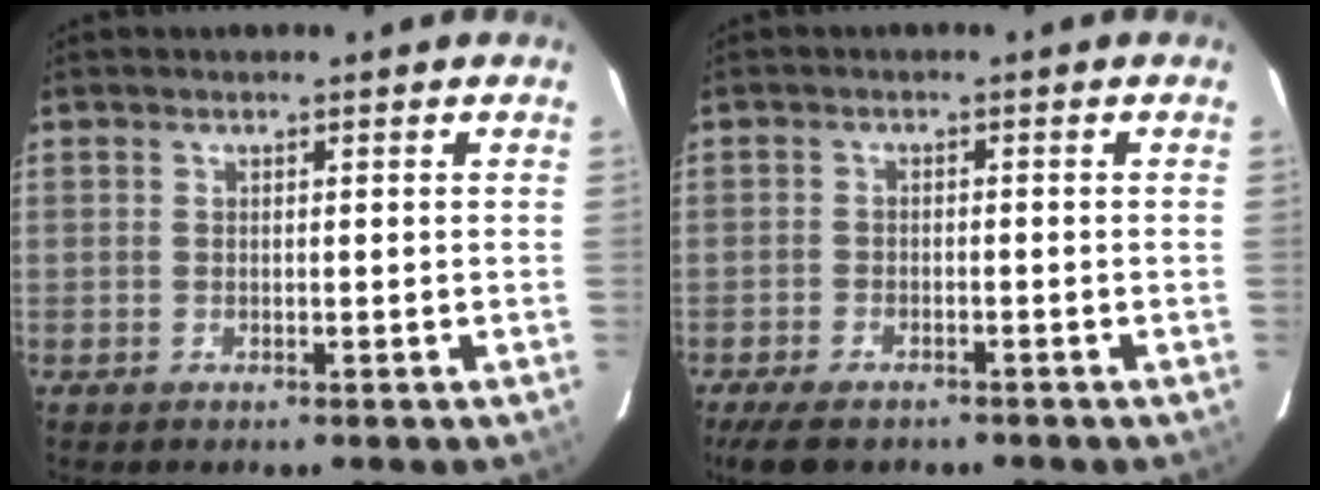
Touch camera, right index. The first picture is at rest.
{"total": 6.7, "force": [-5.2, 2.7, 3.3], "torque": [-0.088, -0.017, -0.091]}